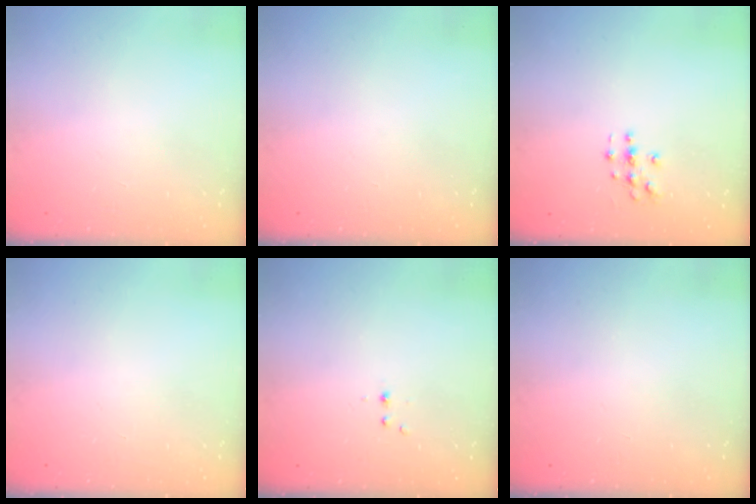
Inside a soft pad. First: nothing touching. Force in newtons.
{"total": 0.0}
{"total": 3.0, "press": 3.0, "slide": 0.3}
{"total": 0.0}
{"total": 2.2, "press": 1.9, "slide": 1.2}
{"total": 0.0}